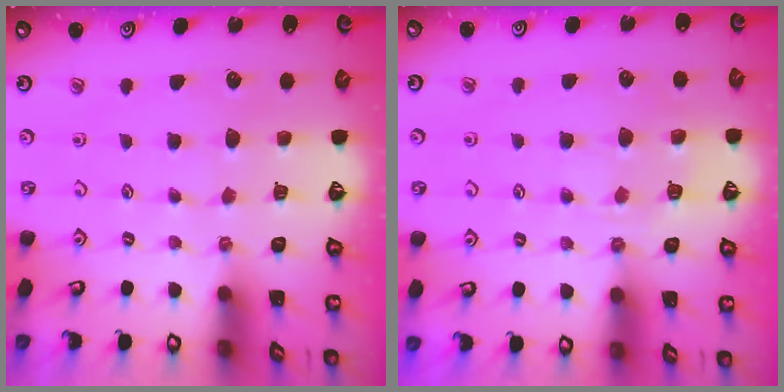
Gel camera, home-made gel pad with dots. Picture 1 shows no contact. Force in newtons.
{"total": 4.9, "press": 4.8, "slide": 0.8}